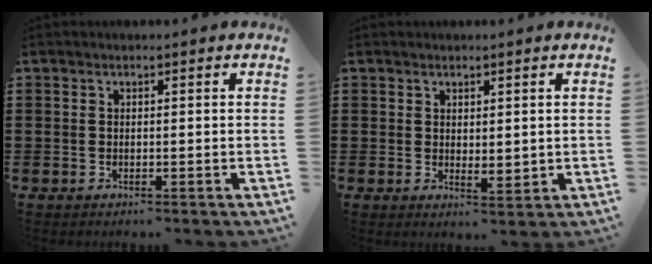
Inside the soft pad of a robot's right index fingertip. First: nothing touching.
{"total": 1.7, "force": [1.3, 0.7, 0.8], "torque": [-0.010, -0.002, 0.023]}